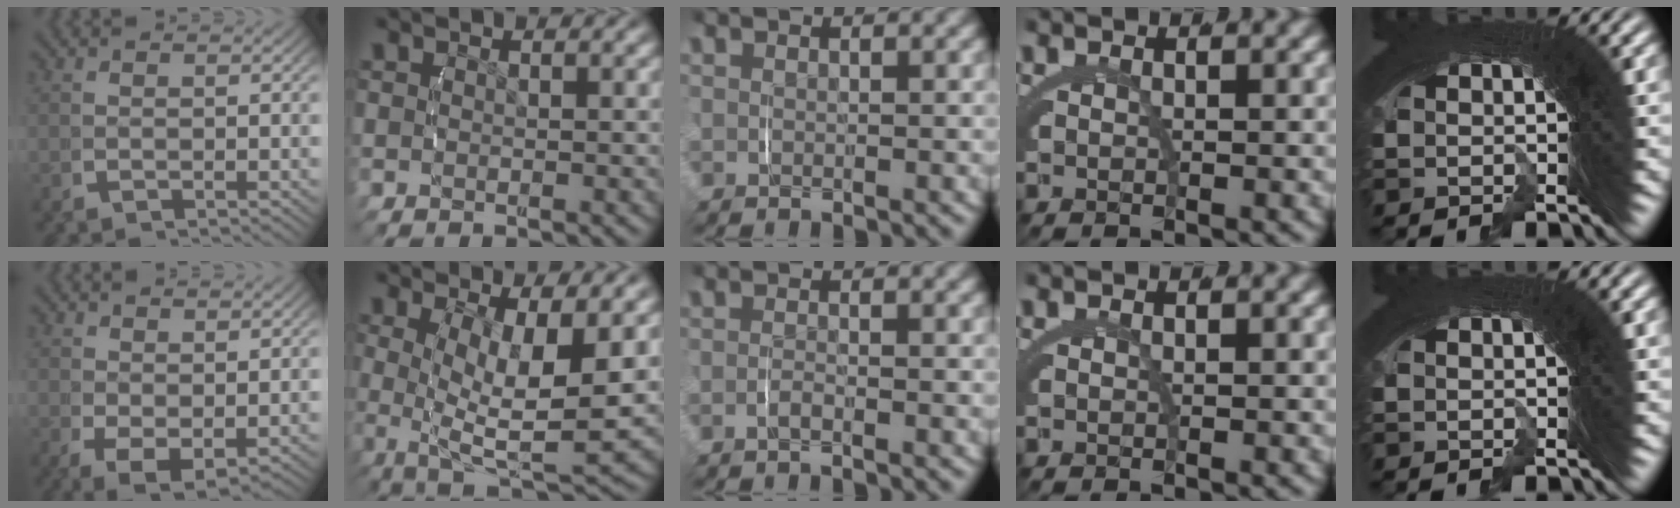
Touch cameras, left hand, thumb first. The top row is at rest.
{"thumb": {"total": 3.7, "force": [-0.6, 2.5, 2.6], "torque": [-0.057, -0.030, 0.013]}, "index": {"total": 9.7, "force": [-1.1, 4.8, 8.4], "torque": [-0.153, -0.039, -0.004]}, "middle": {"total": 0.9, "force": [-0.8, -0.1, 0.4], "torque": [-0.010, -0.003, -0.016]}}